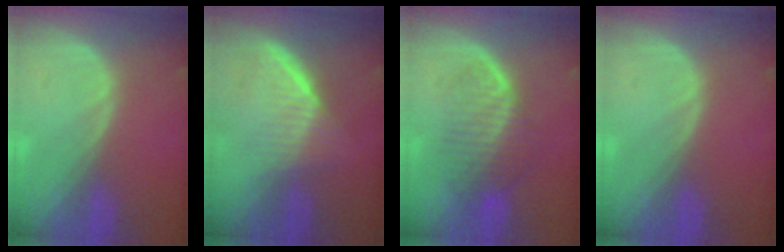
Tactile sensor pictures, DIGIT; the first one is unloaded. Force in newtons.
{"total": 6.5, "press": 5.9, "slide": 2.7}
{"total": 6.7, "press": 6.4, "slide": 2.0}
{"total": 0.0}